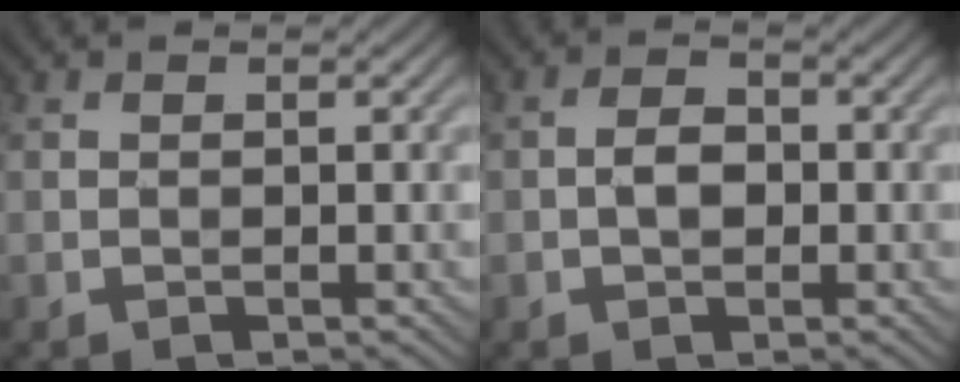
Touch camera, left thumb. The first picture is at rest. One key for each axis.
{"total": 2.5, "fx": -0.4, "fy": 1.7, "fz": 1.8, "tx": -0.036, "ty": 0.002, "tz": -0.012}